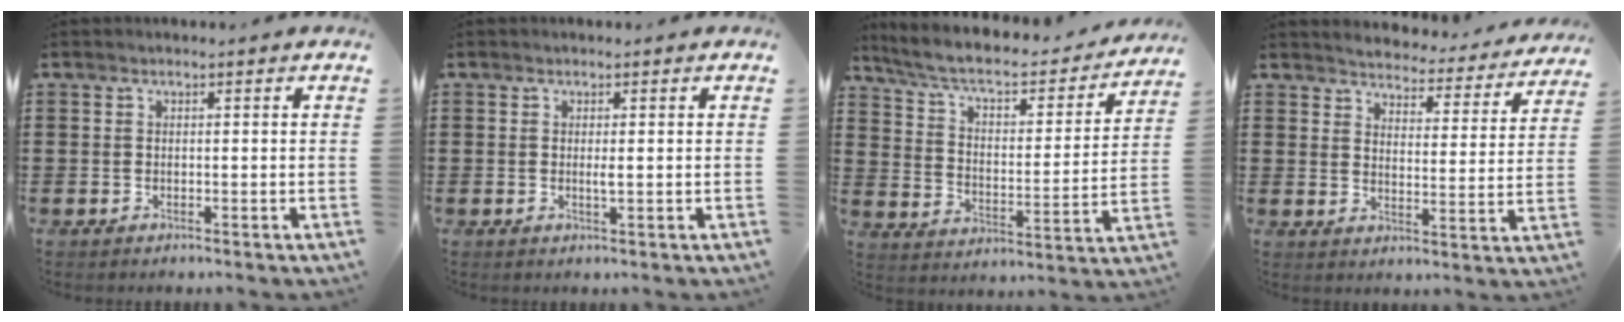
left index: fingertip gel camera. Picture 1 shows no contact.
{"total": 1.2, "force": [0.1, 0.1, 1.2], "torque": [-0.024, -0.003, 0.002]}
{"total": 6.2, "force": [5.1, 1.4, 3.2], "torque": [-0.084, -0.035, 0.082]}
{"total": 3.6, "force": [3.6, -0.2, 0.0], "torque": [-0.024, -0.035, 0.057]}